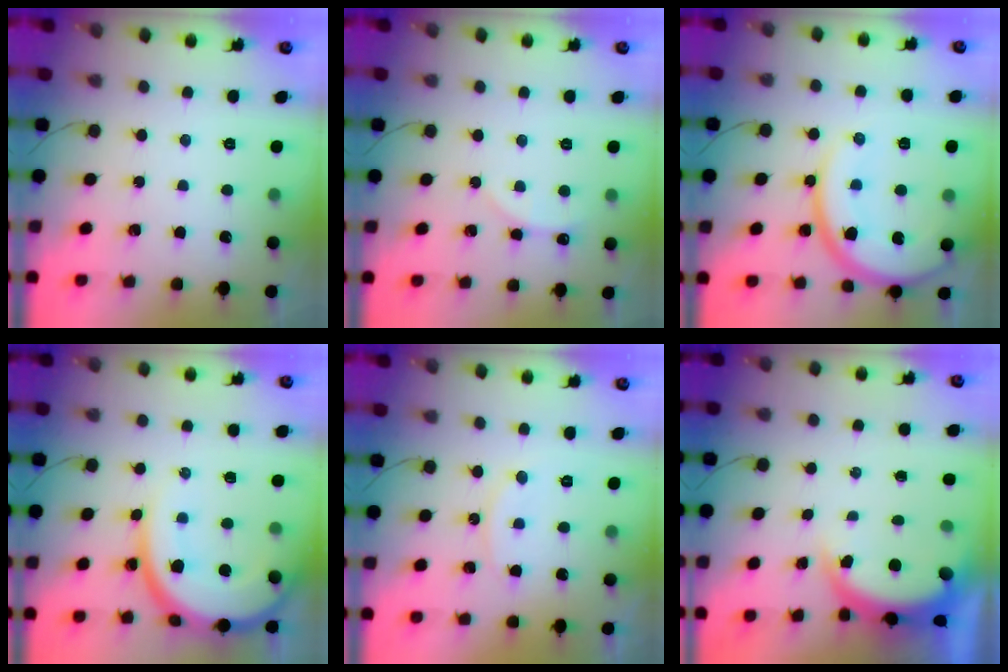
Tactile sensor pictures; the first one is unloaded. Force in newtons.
{"total": 2.5, "press": 2.5, "slide": 0.3}
{"total": 14.8, "press": 14.7, "slide": 1.2}
{"total": 13.4, "press": 13.4, "slide": 1.4}
{"total": 7.7, "press": 7.7, "slide": 0.2}
{"total": 4.7, "press": 4.5, "slide": 1.4}